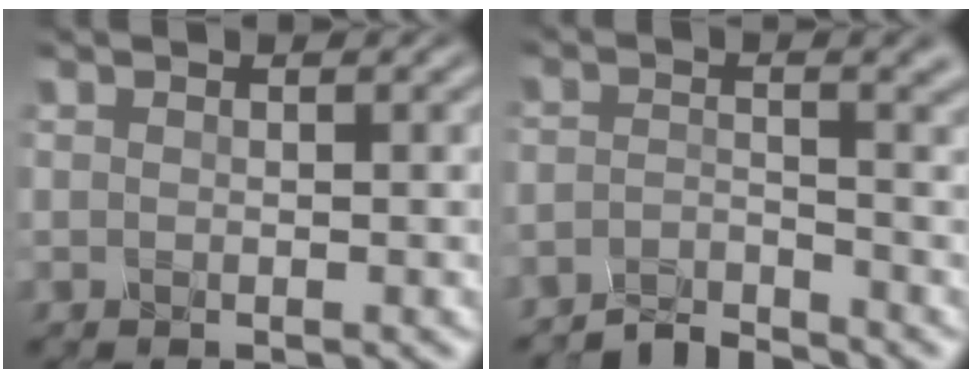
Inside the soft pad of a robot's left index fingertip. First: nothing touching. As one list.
[{"total": 3.2, "force": [-3.0, 0.5, 1.0], "torque": [-0.003, 0.002, -0.069]}]